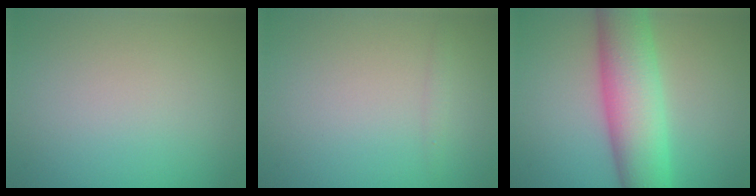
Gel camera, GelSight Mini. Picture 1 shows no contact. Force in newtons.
{"total": 0.6, "press": 0.6, "slide": 0.0}
{"total": 9.0, "press": 9.0, "slide": 0.3}